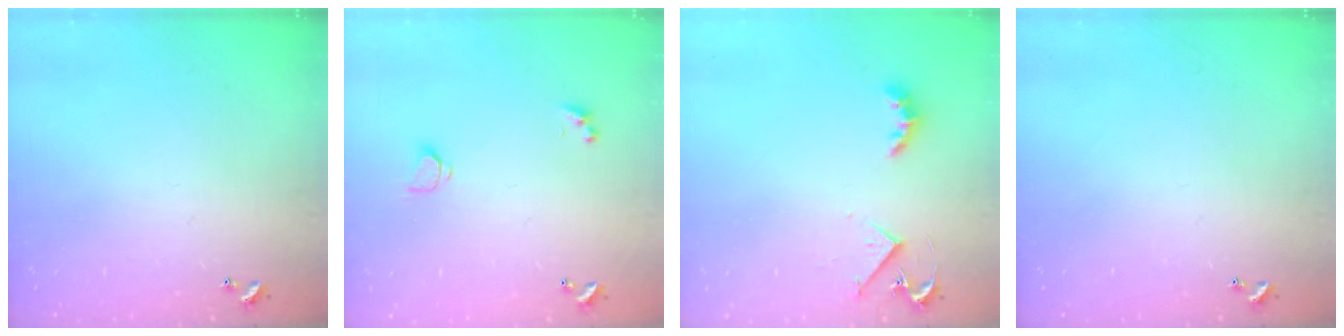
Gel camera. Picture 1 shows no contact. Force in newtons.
{"total": 1.6, "press": 1.5, "slide": 0.4}
{"total": 3.6, "press": 3.5, "slide": 0.6}
{"total": 0.0}